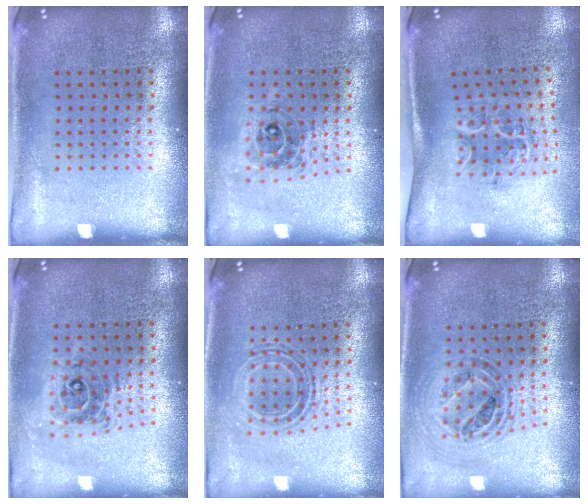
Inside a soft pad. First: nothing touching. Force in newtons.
{"total": 0.7, "press": 0.7, "slide": 0.1}
{"total": 1.3, "press": 1.2, "slide": 0.4}
{"total": 0.7, "press": 0.7, "slide": 0.2}
{"total": 0.7, "press": 0.7, "slide": 0.2}
{"total": 1.0, "press": 1.0, "slide": 0.3}